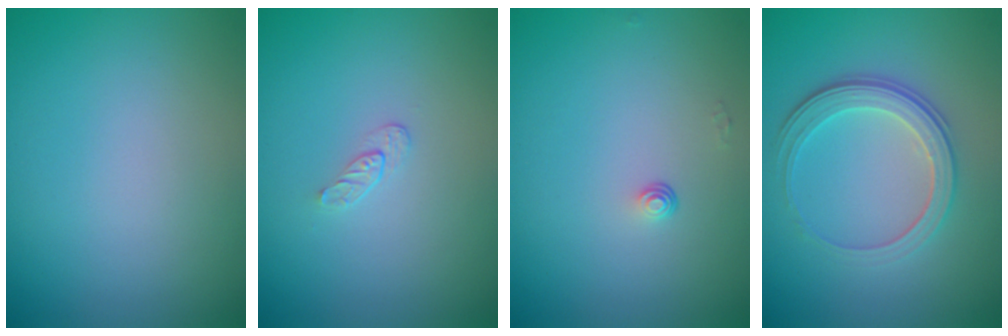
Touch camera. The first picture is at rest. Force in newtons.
{"total": 0.8, "press": 0.5, "slide": 0.7}
{"total": 0.6, "press": 0.4, "slide": 0.5}
{"total": 3.3, "press": 2.9, "slide": 1.6}